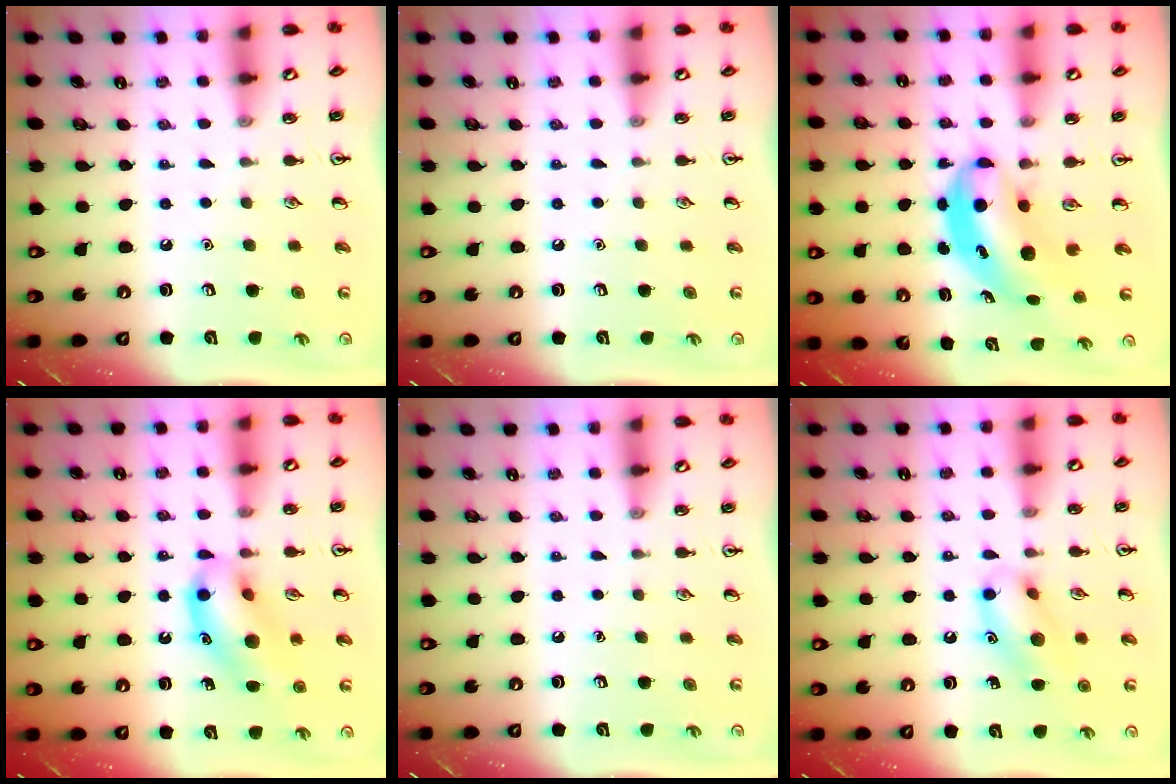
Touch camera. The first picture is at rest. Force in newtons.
{"total": 0.0}
{"total": 6.2, "press": 6.0, "slide": 1.7}
{"total": 13.8, "press": 13.4, "slide": 3.2}
{"total": 0.0}
{"total": 11.7, "press": 11.6, "slide": 0.9}